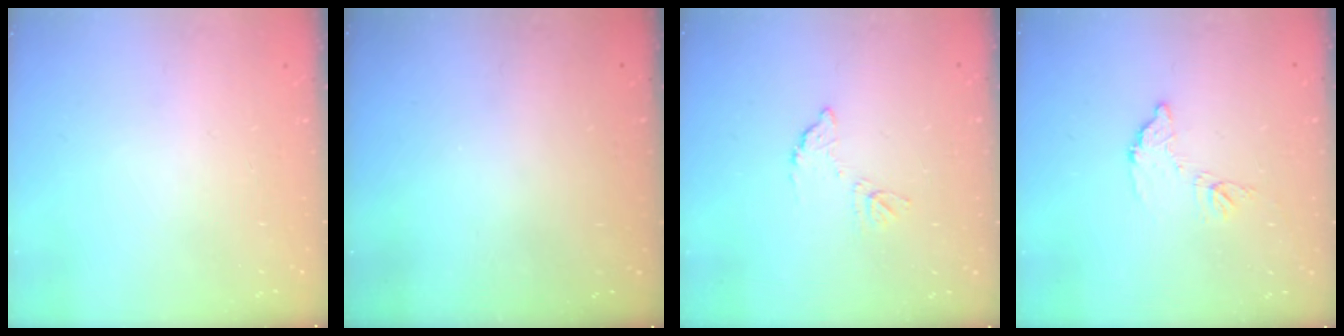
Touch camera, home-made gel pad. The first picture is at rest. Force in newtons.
{"total": 3.1, "press": 3.1, "slide": 0.3}
{"total": 6.9, "press": 6.8, "slide": 0.3}
{"total": 7.4, "press": 7.4, "slide": 0.4}